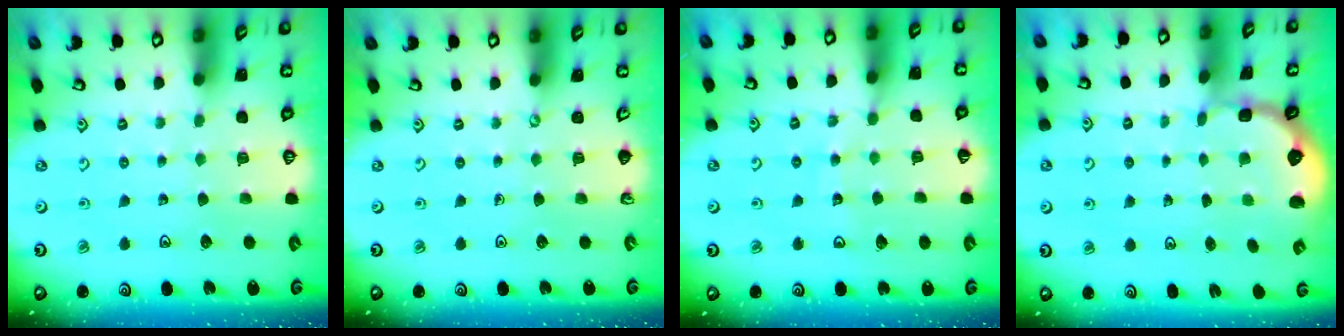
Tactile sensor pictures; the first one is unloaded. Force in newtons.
{"total": 0.0}
{"total": 8.6, "press": 8.6, "slide": 1.0}
{"total": 2.6, "press": 2.1, "slide": 1.6}